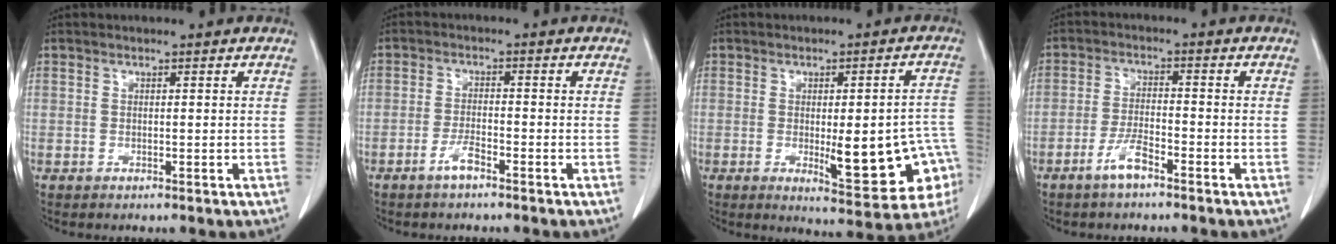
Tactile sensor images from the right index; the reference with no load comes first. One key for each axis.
{"total": 2.8, "fx": -2.0, "fy": 0.4, "fz": 2.0, "tx": -0.038, "ty": 0.001, "tz": -0.040}
{"total": 14.6, "fx": -3.6, "fy": 3.7, "fz": 13.7, "tx": -0.117, "ty": 0.016, "tz": -0.031}
{"total": 4.2, "fx": -3.0, "fy": 0.7, "fz": 2.9, "tx": -0.060, "ty": 0.000, "tz": -0.058}